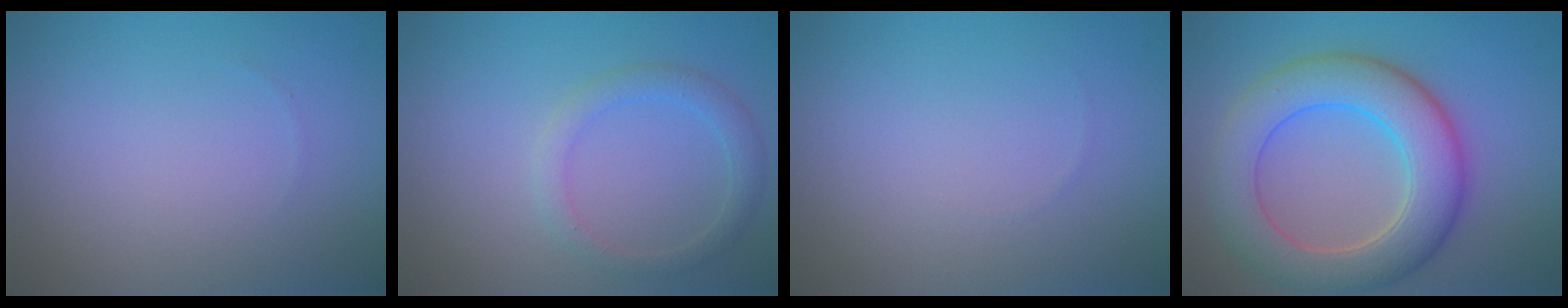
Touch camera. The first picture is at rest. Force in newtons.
{"total": 2.1, "press": 2.1, "slide": 0.3}
{"total": 0.0}
{"total": 8.1, "press": 8.1, "slide": 0.6}